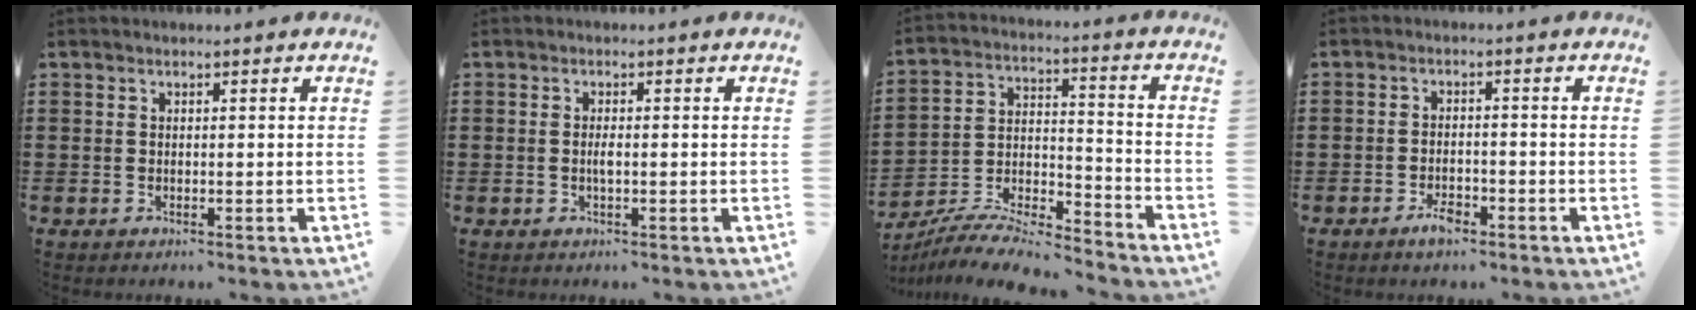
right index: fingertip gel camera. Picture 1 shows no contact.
{"total": 1.7, "force": [-0.2, 0.5, 1.6], "torque": [-0.030, 0.003, -0.006]}
{"total": 8.4, "force": [-7.9, 1.2, 2.8], "torque": [-0.054, 0.010, -0.158]}
{"total": 3.0, "force": [-1.8, 1.2, 2.1], "torque": [-0.036, 0.003, -0.034]}